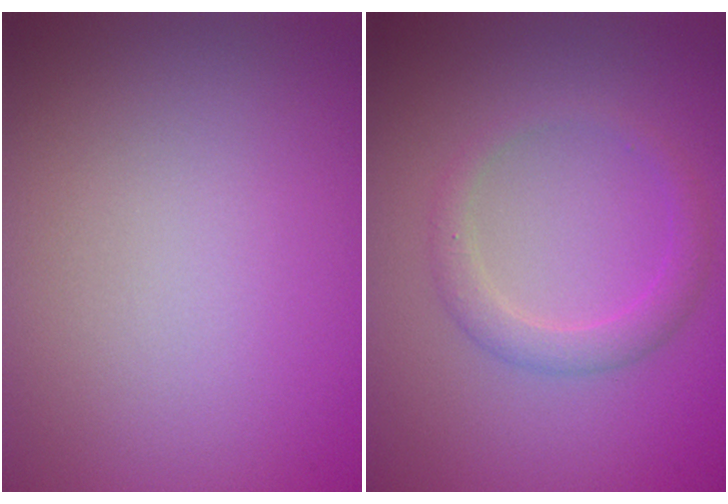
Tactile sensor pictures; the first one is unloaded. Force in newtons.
{"total": 2.1, "press": 2.1, "slide": 0.1}